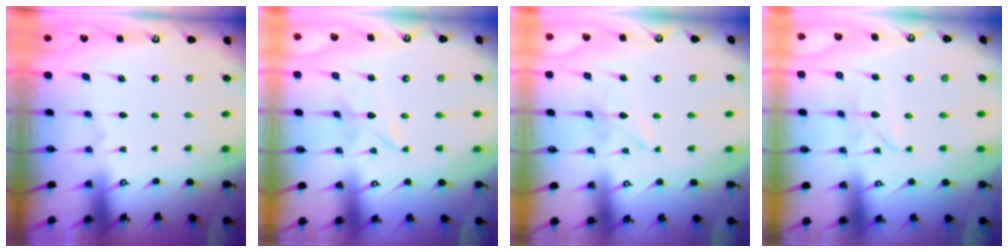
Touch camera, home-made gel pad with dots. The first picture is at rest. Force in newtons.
{"total": 1.5, "press": 1.5, "slide": 0.3}
{"total": 1.7, "press": 1.6, "slide": 0.1}
{"total": 2.1, "press": 2.1, "slide": 0.3}